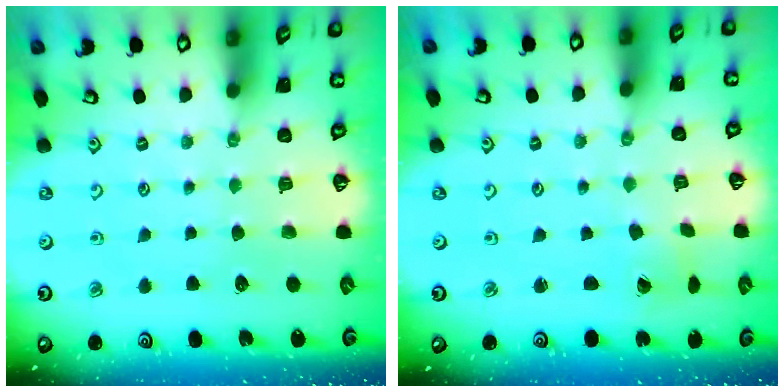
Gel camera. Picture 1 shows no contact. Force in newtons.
{"total": 1.2, "press": 1.2, "slide": 0.1}